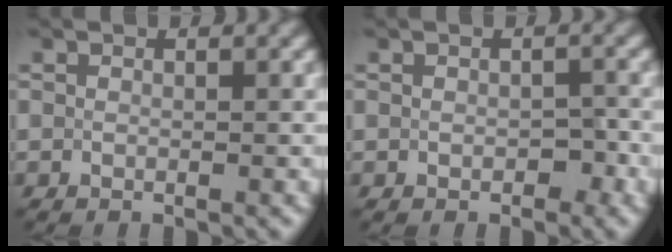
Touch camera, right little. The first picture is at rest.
{"total": 1.2, "force": [-0.5, 0.8, 0.7], "torque": [-0.011, 0.005, -0.009]}